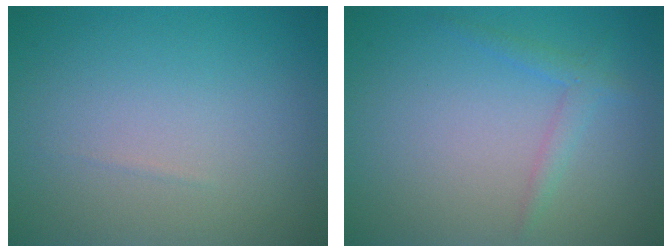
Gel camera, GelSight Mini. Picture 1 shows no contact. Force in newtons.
{"total": 1.5, "press": 1.5, "slide": 0.1}